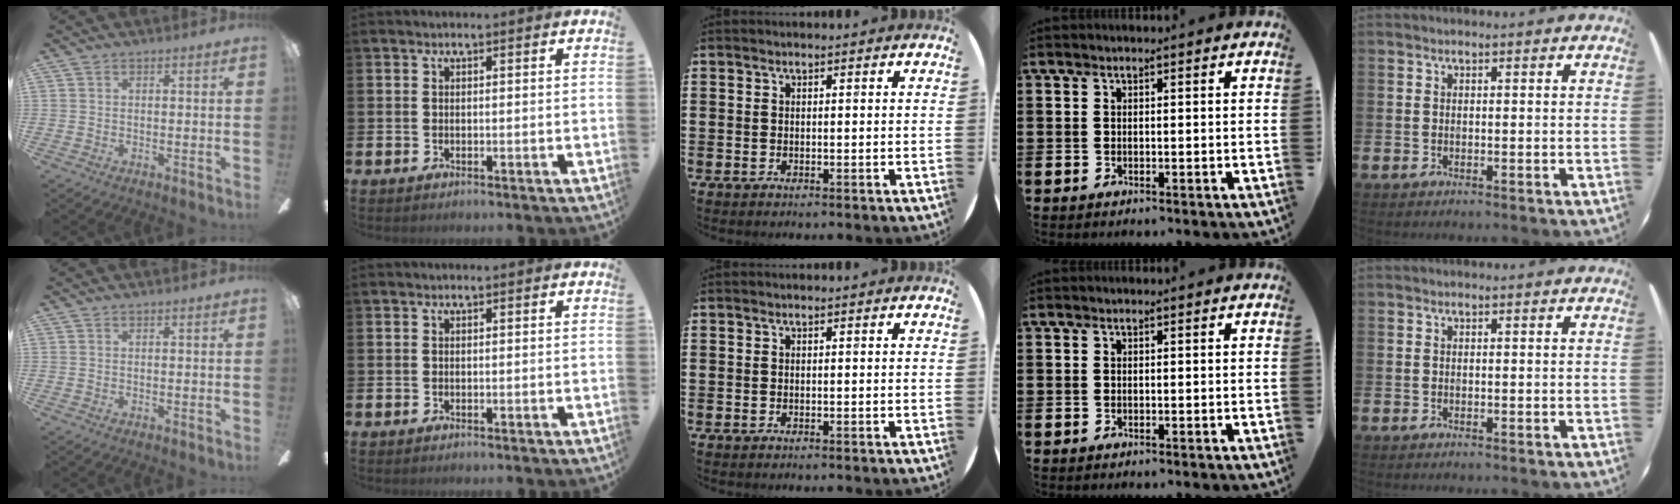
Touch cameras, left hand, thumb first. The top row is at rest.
{}